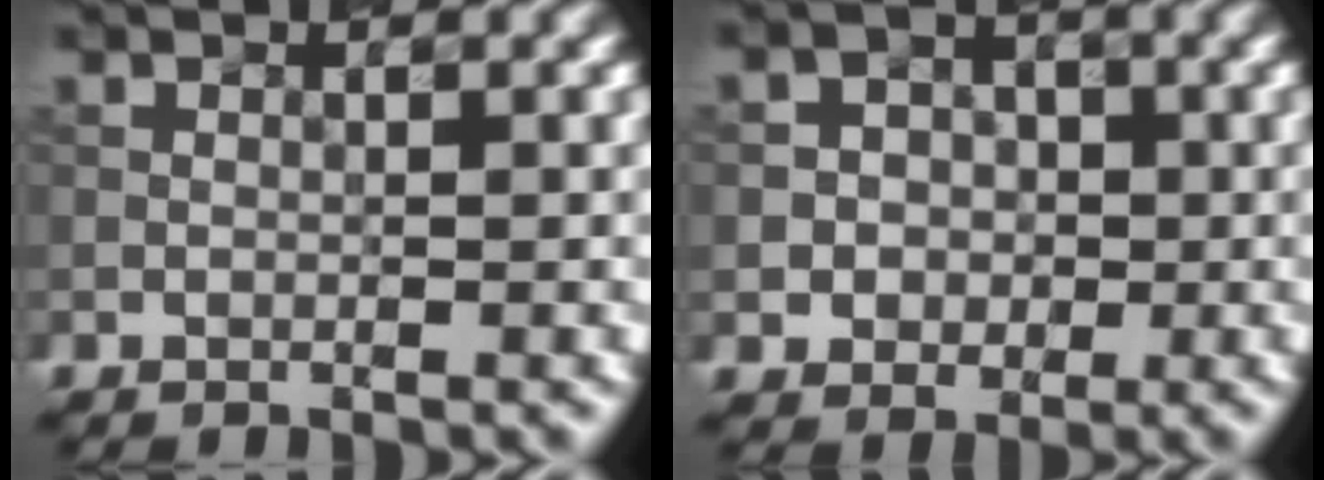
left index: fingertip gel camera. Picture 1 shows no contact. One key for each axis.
{"total": 3.5, "fx": -0.1, "fy": 3.3, "fz": 1.1, "tx": 0.004, "ty": 0.008, "tz": -0.018}